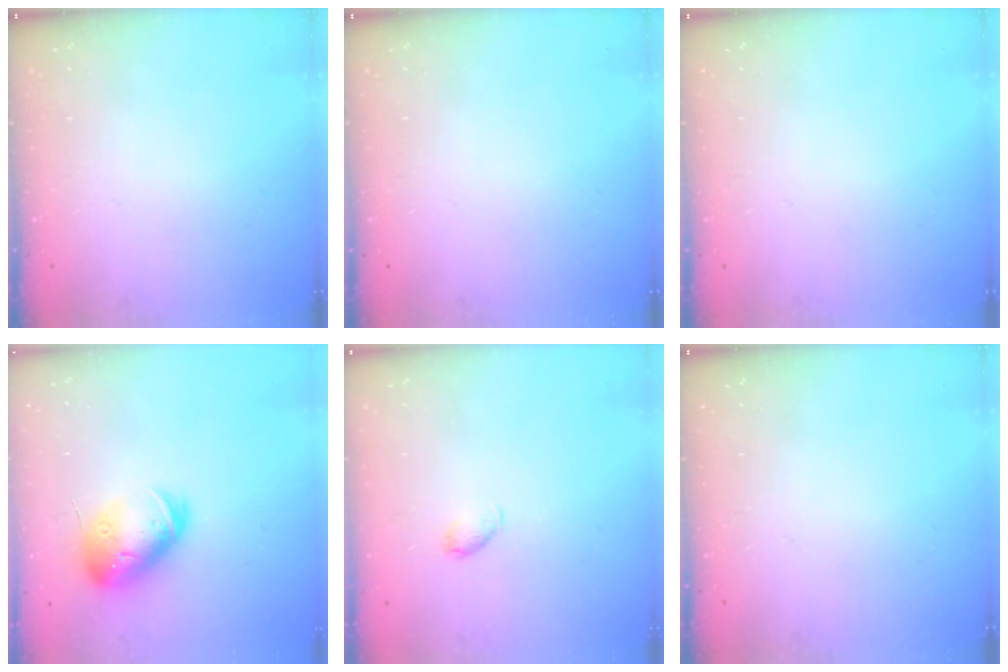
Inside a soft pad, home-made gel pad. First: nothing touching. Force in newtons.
{"total": 0.0}
{"total": 0.0}
{"total": 17.1, "press": 16.9, "slide": 2.4}
{"total": 3.2, "press": 3.1, "slide": 0.6}
{"total": 0.0}